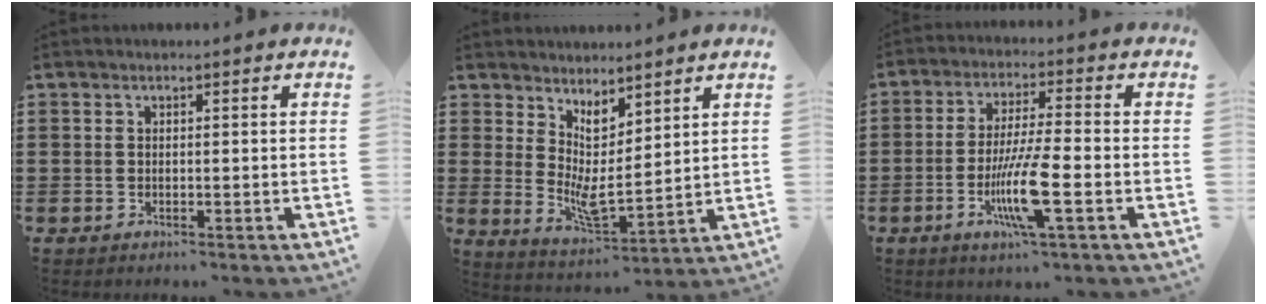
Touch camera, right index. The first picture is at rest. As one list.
[{"total": 4.3, "force": [2.0, 1.5, 3.4], "torque": [-0.075, -0.020, 0.036]}, {"total": 9.7, "force": [-3.2, 1.4, 9.1], "torque": [-0.181, -0.016, -0.060]}]